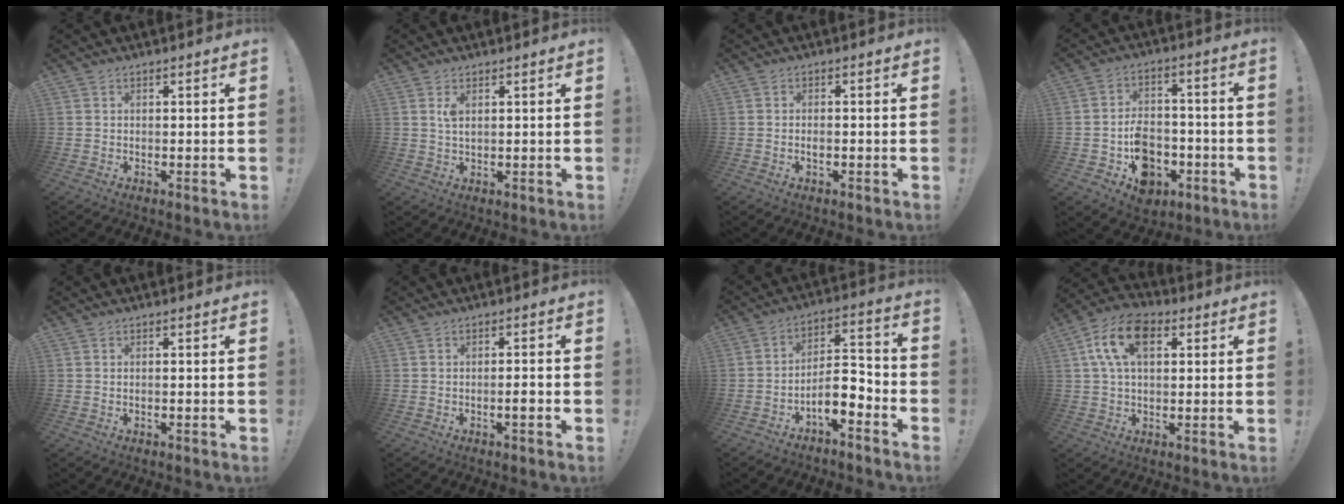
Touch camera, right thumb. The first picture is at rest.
{"total": 2.4, "force": [1.0, 0.9, 1.9], "torque": [-0.031, -0.002, 0.014]}
{"total": 1.4, "force": [-0.6, 0.7, 1.0], "torque": [-0.016, 0.004, -0.010]}
{"total": 11.7, "force": [-4.9, 8.8, 5.9], "torque": [-0.079, 0.041, -0.073]}
{"total": 0.6, "force": [-0.5, -0.2, 0.3], "torque": [-0.011, 0.002, -0.008]}
{"total": 3.1, "force": [-1.3, 0.0, 2.8], "torque": [-0.042, -0.003, -0.025]}
{"total": 9.0, "force": [-5.7, 3.2, 6.2], "torque": [-0.097, 0.023, -0.100]}
{"total": 13.2, "force": [4.2, 7.9, 9.6], "torque": [-0.182, 0.008, 0.080]}